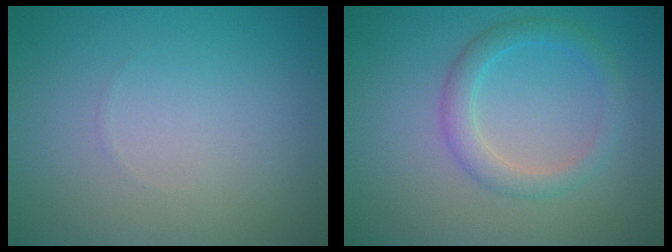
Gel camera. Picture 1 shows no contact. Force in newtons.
{"total": 2.6, "press": 2.6, "slide": 0.1}